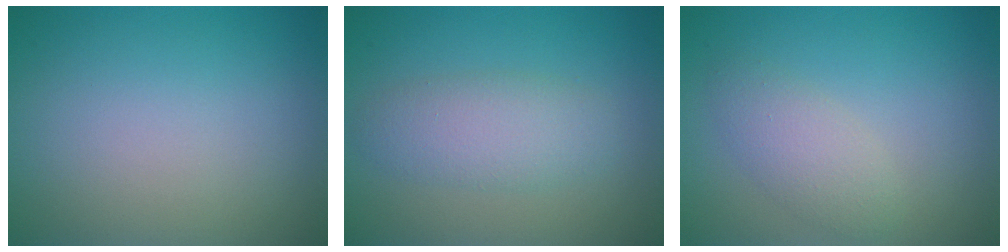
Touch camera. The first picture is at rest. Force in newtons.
{"total": 3.5, "press": 3.5, "slide": 0.2}
{"total": 2.4, "press": 2.4, "slide": 0.1}